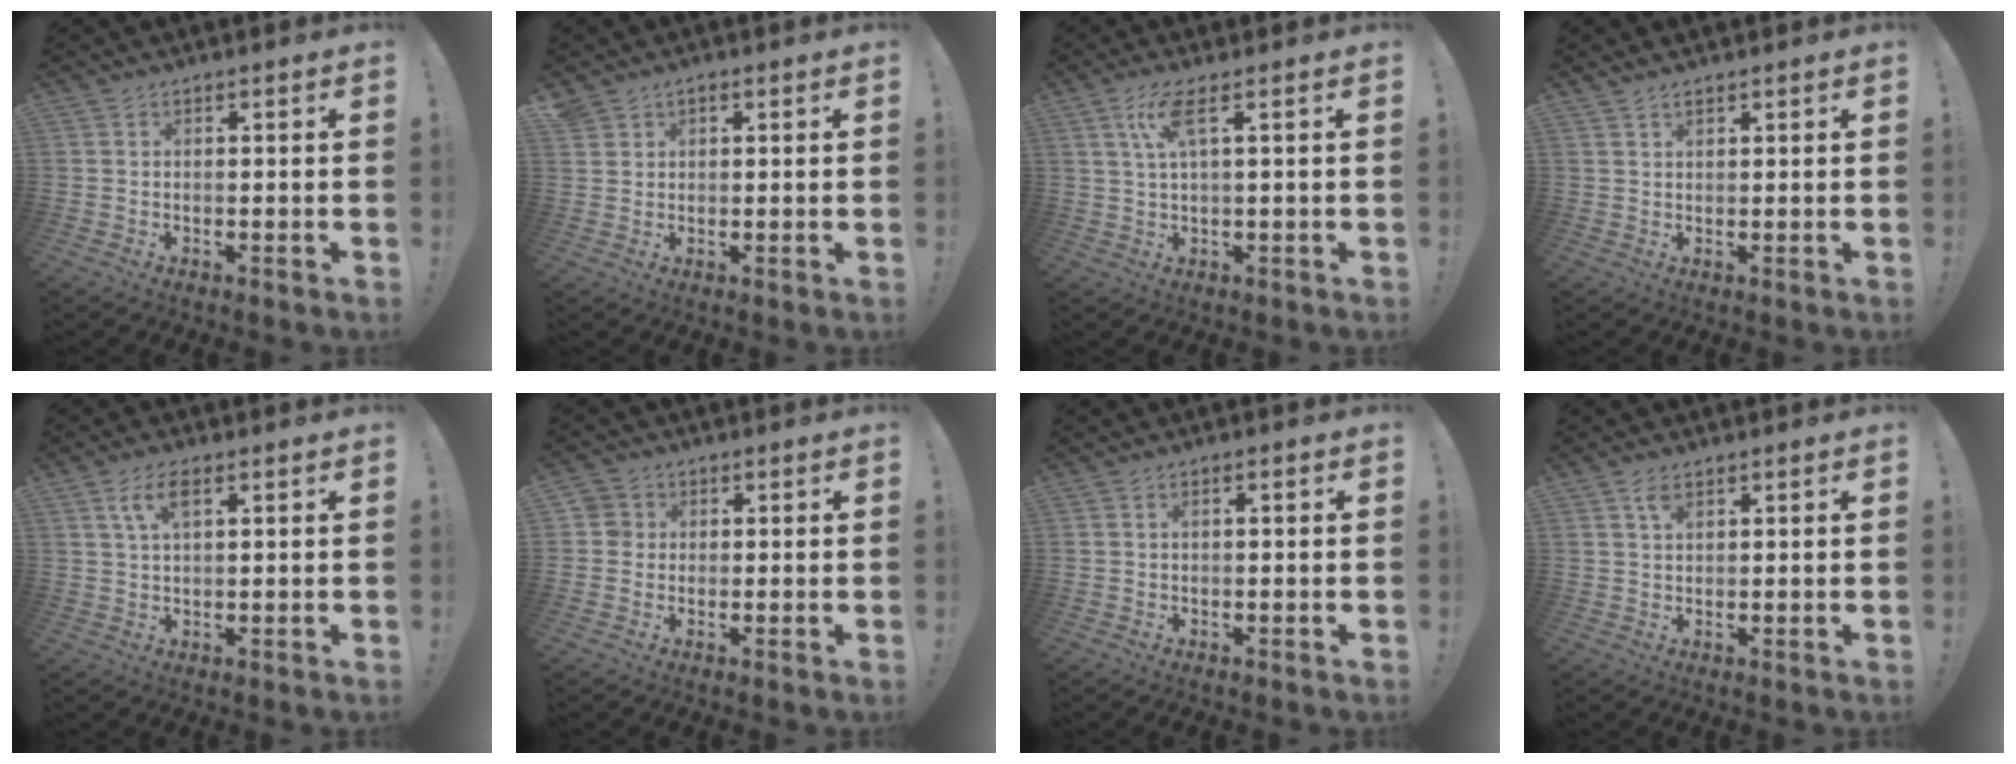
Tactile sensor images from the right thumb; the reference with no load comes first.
{"total": 2.2, "force": [1.4, 1.6, 0.6], "torque": [-0.006, -0.008, 0.025]}
{"total": 6.5, "force": [2.5, 0.9, 5.9], "torque": [-0.114, 0.001, 0.042]}
{"total": 1.6, "force": [1.3, 0.5, 0.8], "torque": [-0.015, -0.004, 0.023]}
{"total": 5.8, "force": [2.3, 2.4, 4.8], "torque": [-0.084, 0.001, 0.040]}
{"total": 3.3, "force": [0.3, 3.1, 0.8], "torque": [-0.006, 0.004, 0.005]}
{"total": 1.0, "force": [-0.2, 0.3, 0.9], "torque": [-0.022, 0.005, -0.003]}
{"total": 2.6, "force": [1.4, 1.5, 1.5], "torque": [-0.019, -0.006, 0.023]}